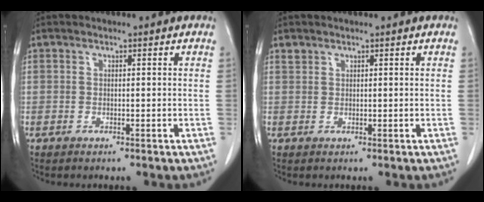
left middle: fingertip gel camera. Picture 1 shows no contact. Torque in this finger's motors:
{"motor_torque": [0.10, -0.10, 0.08, 0.00]}